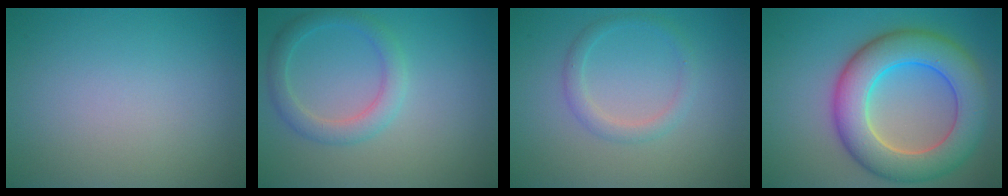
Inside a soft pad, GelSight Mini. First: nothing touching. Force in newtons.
{"total": 2.8, "press": 2.8, "slide": 0.1}
{"total": 1.9, "press": 1.8, "slide": 0.1}
{"total": 9.4, "press": 9.4, "slide": 0.4}